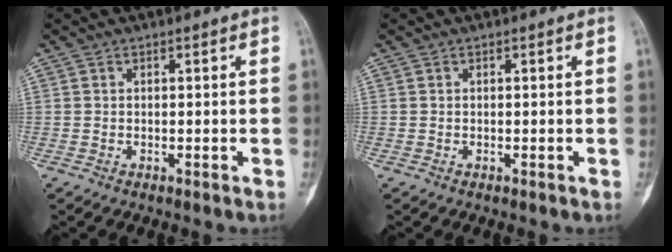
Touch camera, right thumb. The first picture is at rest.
{"total": 0.0}